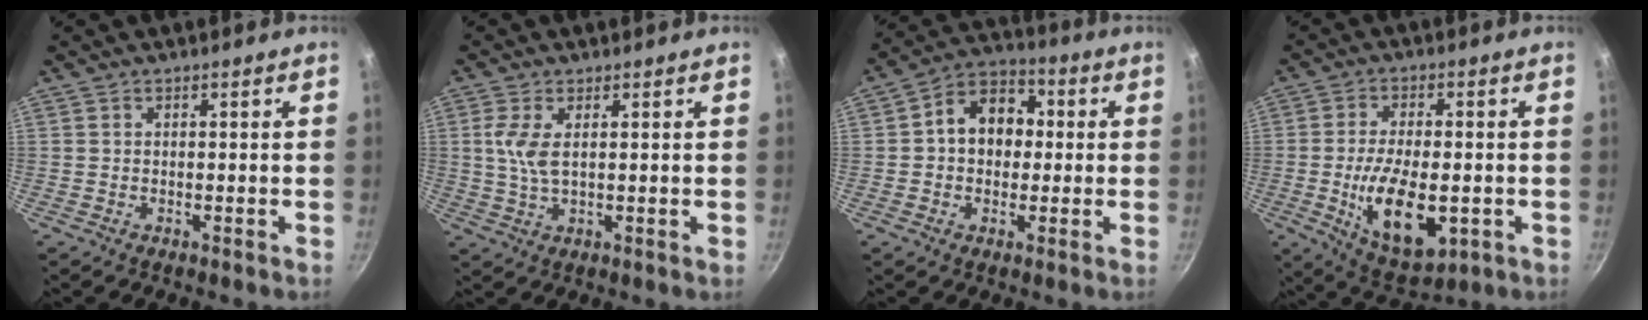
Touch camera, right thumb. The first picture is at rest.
{"total": 4.9, "force": [1.2, 1.9, 4.3], "torque": [-0.095, -0.002, 0.026]}
{"total": 10.6, "force": [0.7, 8.2, 6.6], "torque": [-0.061, 0.026, -0.006]}
{"total": 14.2, "force": [-2.8, 6.9, 12.1], "torque": [-0.199, -0.001, -0.037]}